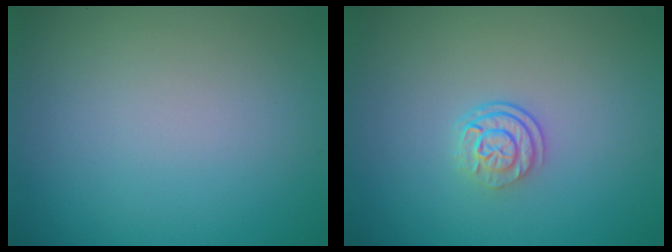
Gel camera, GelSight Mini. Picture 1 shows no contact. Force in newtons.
{"total": 2.5, "press": 1.8, "slide": 1.8}